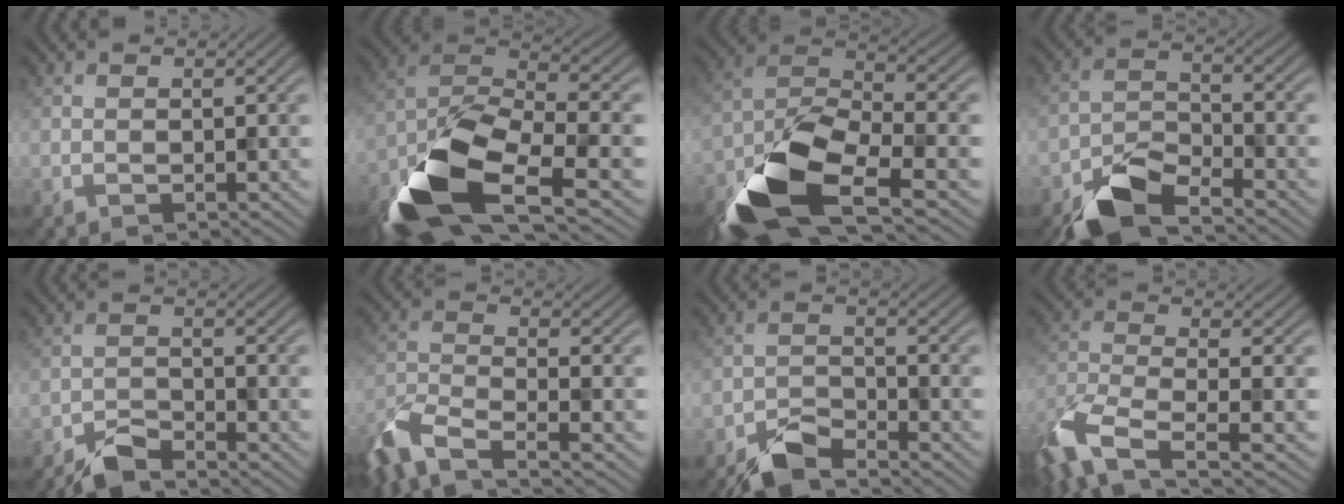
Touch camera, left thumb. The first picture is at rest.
{"total": 15.5, "force": [-8.2, 6.4, 11.4], "torque": [-0.250, -0.038, -0.152]}
{"total": 14.1, "force": [-7.9, 6.0, 10.1], "torque": [-0.213, -0.026, -0.152]}
{"total": 7.4, "force": [-5.7, 2.5, 4.0], "torque": [-0.072, -0.005, -0.119]}
{"total": 3.5, "force": [-3.2, 0.7, 1.3], "torque": [-0.021, 0.000, -0.068]}
{"total": 8.4, "force": [-6.0, 2.4, 5.4], "torque": [-0.120, -0.017, -0.129]}
{"total": 4.8, "force": [-4.2, 1.1, 2.0], "torque": [-0.036, -0.003, -0.088]}
{"total": 10.5, "force": [-6.3, 3.5, 7.6], "torque": [-0.171, -0.024, -0.132]}